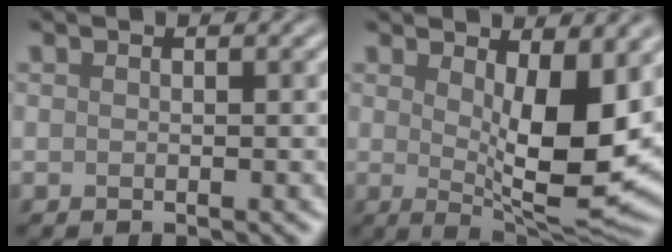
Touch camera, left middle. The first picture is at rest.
{"total": 8.8, "force": [1.4, 2.9, 8.2], "torque": [-0.129, -0.019, 0.029]}